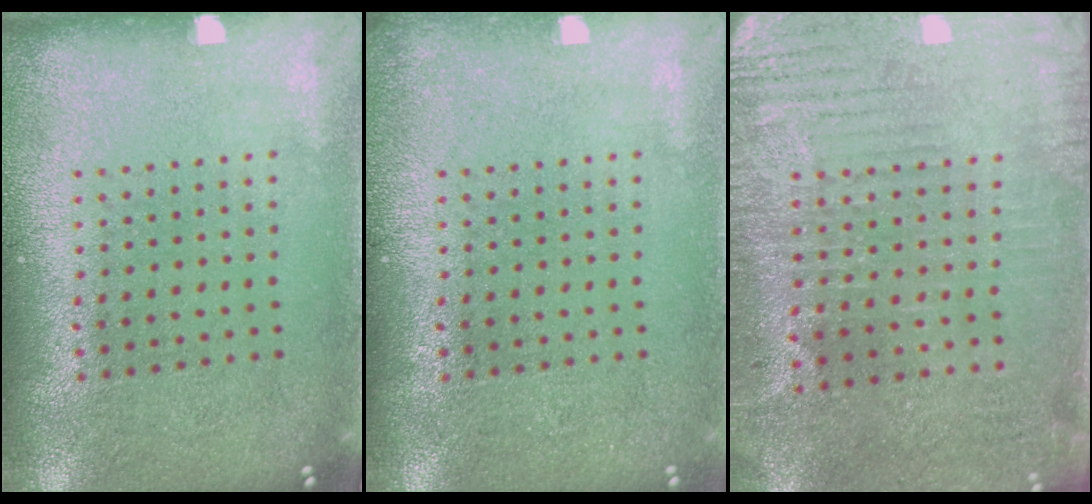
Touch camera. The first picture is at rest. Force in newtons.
{"total": 0.6, "press": 0.6, "slide": 0.2}
{"total": 3.1, "press": 2.7, "slide": 1.5}